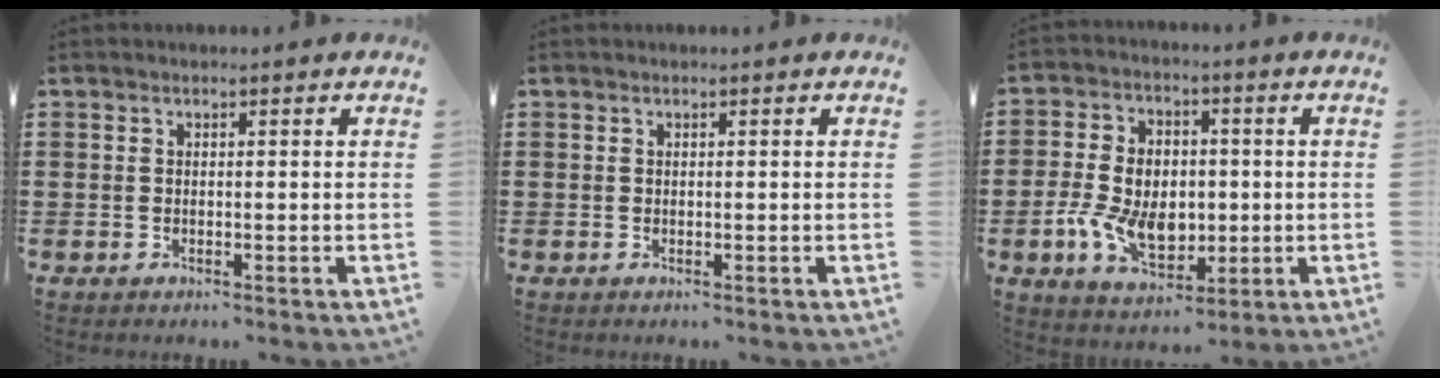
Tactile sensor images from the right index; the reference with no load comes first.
{"total": 0.0}
{"total": 9.5, "force": [-1.4, 6.5, 6.8], "torque": [-0.151, 0.016, -0.024]}